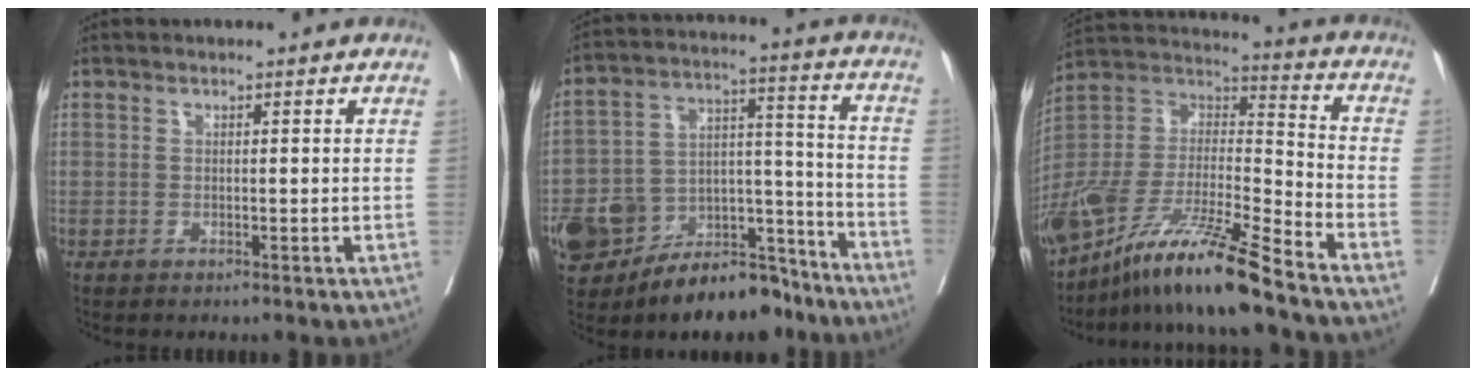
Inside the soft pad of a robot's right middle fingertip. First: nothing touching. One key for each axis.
{"total": 20.4, "fx": -15.0, "fy": 9.3, "fz": 10.2, "tx": -0.197, "ty": 0.033, "tz": -0.247}
{"total": 19.6, "fx": -15.1, "fy": 0.7, "fz": 12.4, "tx": -0.267, "ty": -0.022, "tz": -0.287}